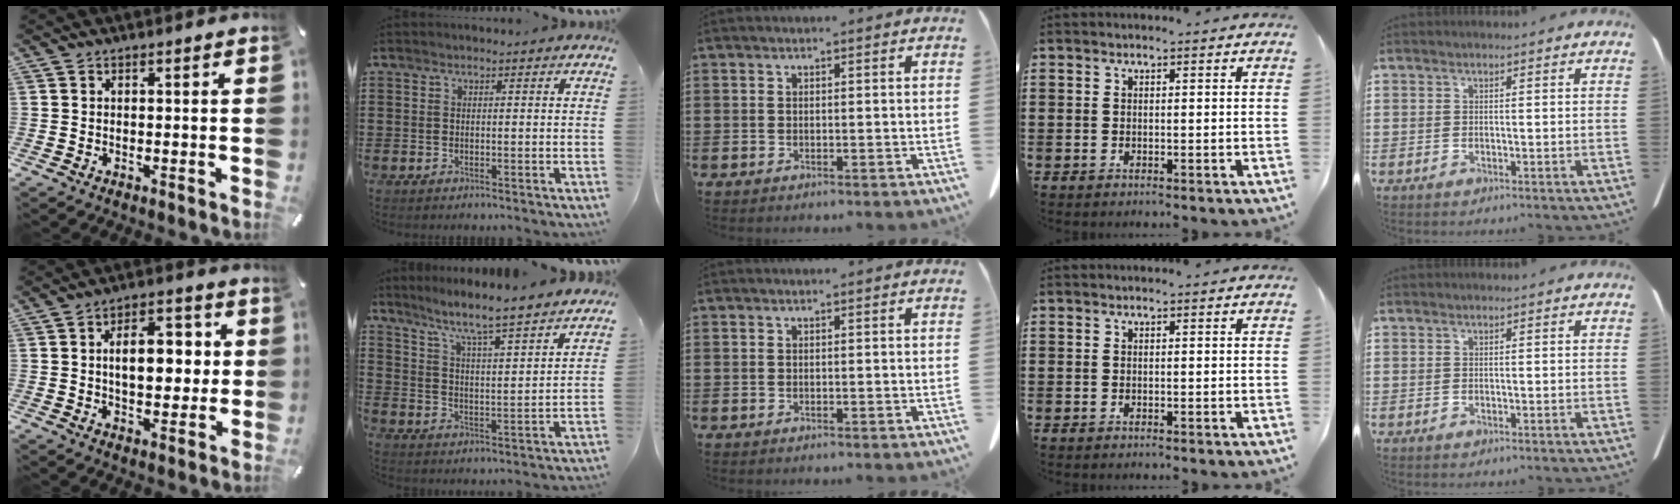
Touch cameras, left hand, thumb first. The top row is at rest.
{"thumb": {"total": 11.5, "force": [1.4, 7.1, 9.0], "torque": [-0.119, 0.000, 0.019]}, "index": {"total": 5.6, "force": [5.1, -1.0, 2.2], "torque": [-0.067, -0.047, 0.077]}}